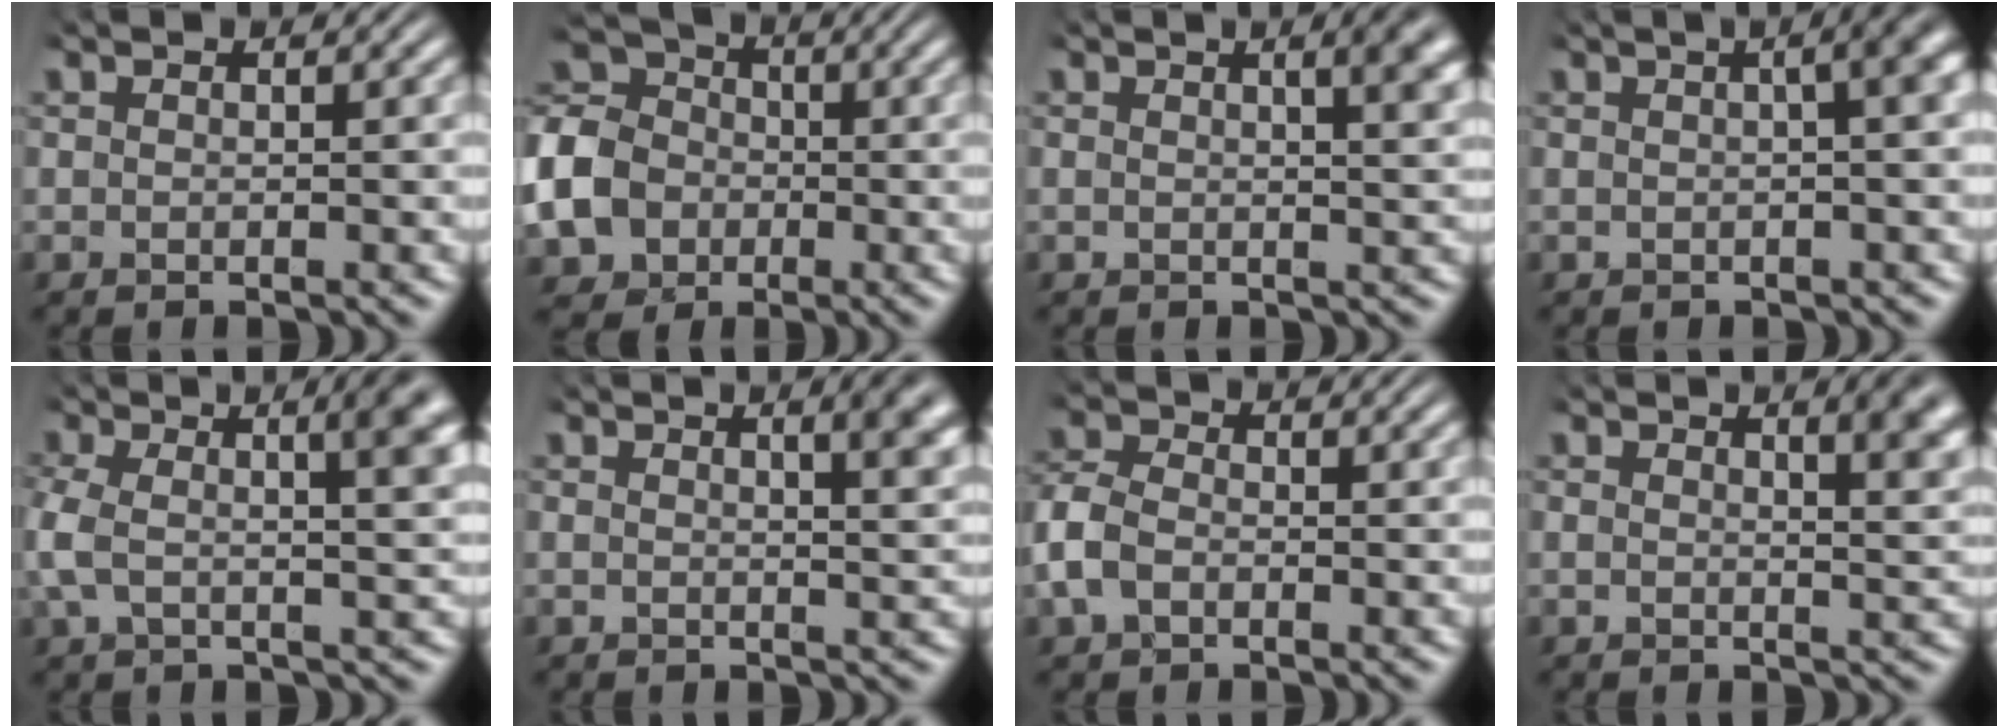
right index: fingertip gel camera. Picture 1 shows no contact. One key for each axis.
{"total": 9.9, "fx": -0.8, "fy": 8.9, "fz": 4.3, "tx": -0.115, "ty": -0.036, "tz": -0.008}
{"total": 3.9, "fx": 1.5, "fy": 0.9, "fz": 3.5, "tx": -0.028, "ty": 0.015, "tz": 0.018}
{"total": 8.5, "fx": 2.7, "fy": 3.7, "fz": 7.1, "tx": -0.050, "ty": 0.057, "tz": 0.015}
{"total": 7.4, "fx": 1.8, "fy": 3.2, "fz": 6.5, "tx": -0.098, "ty": 0.009, "tz": 0.028}
{"total": 3.6, "fx": 1.6, "fy": 0.6, "fz": 3.2, "tx": -0.027, "ty": 0.011, "tz": 0.021}
{"total": 3.2, "fx": -0.7, "fy": 2.6, "fz": 1.8, "tx": -0.053, "ty": -0.011, "tz": -0.009}
{"total": 3.3, "fx": 1.7, "fy": 0.4, "fz": 2.9, "tx": -0.027, "ty": 0.001, "tz": 0.025}